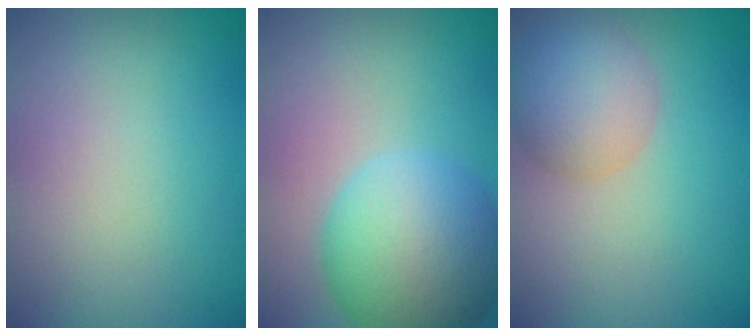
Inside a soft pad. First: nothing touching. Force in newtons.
{"total": 9.5, "press": 9.5, "slide": 0.4}
{"total": 4.9, "press": 4.9, "slide": 0.1}